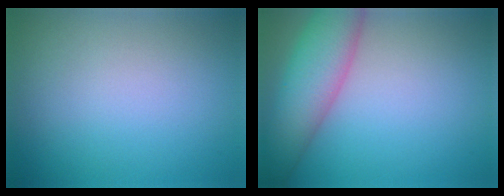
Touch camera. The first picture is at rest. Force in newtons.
{"total": 7.3, "press": 7.3, "slide": 0.3}